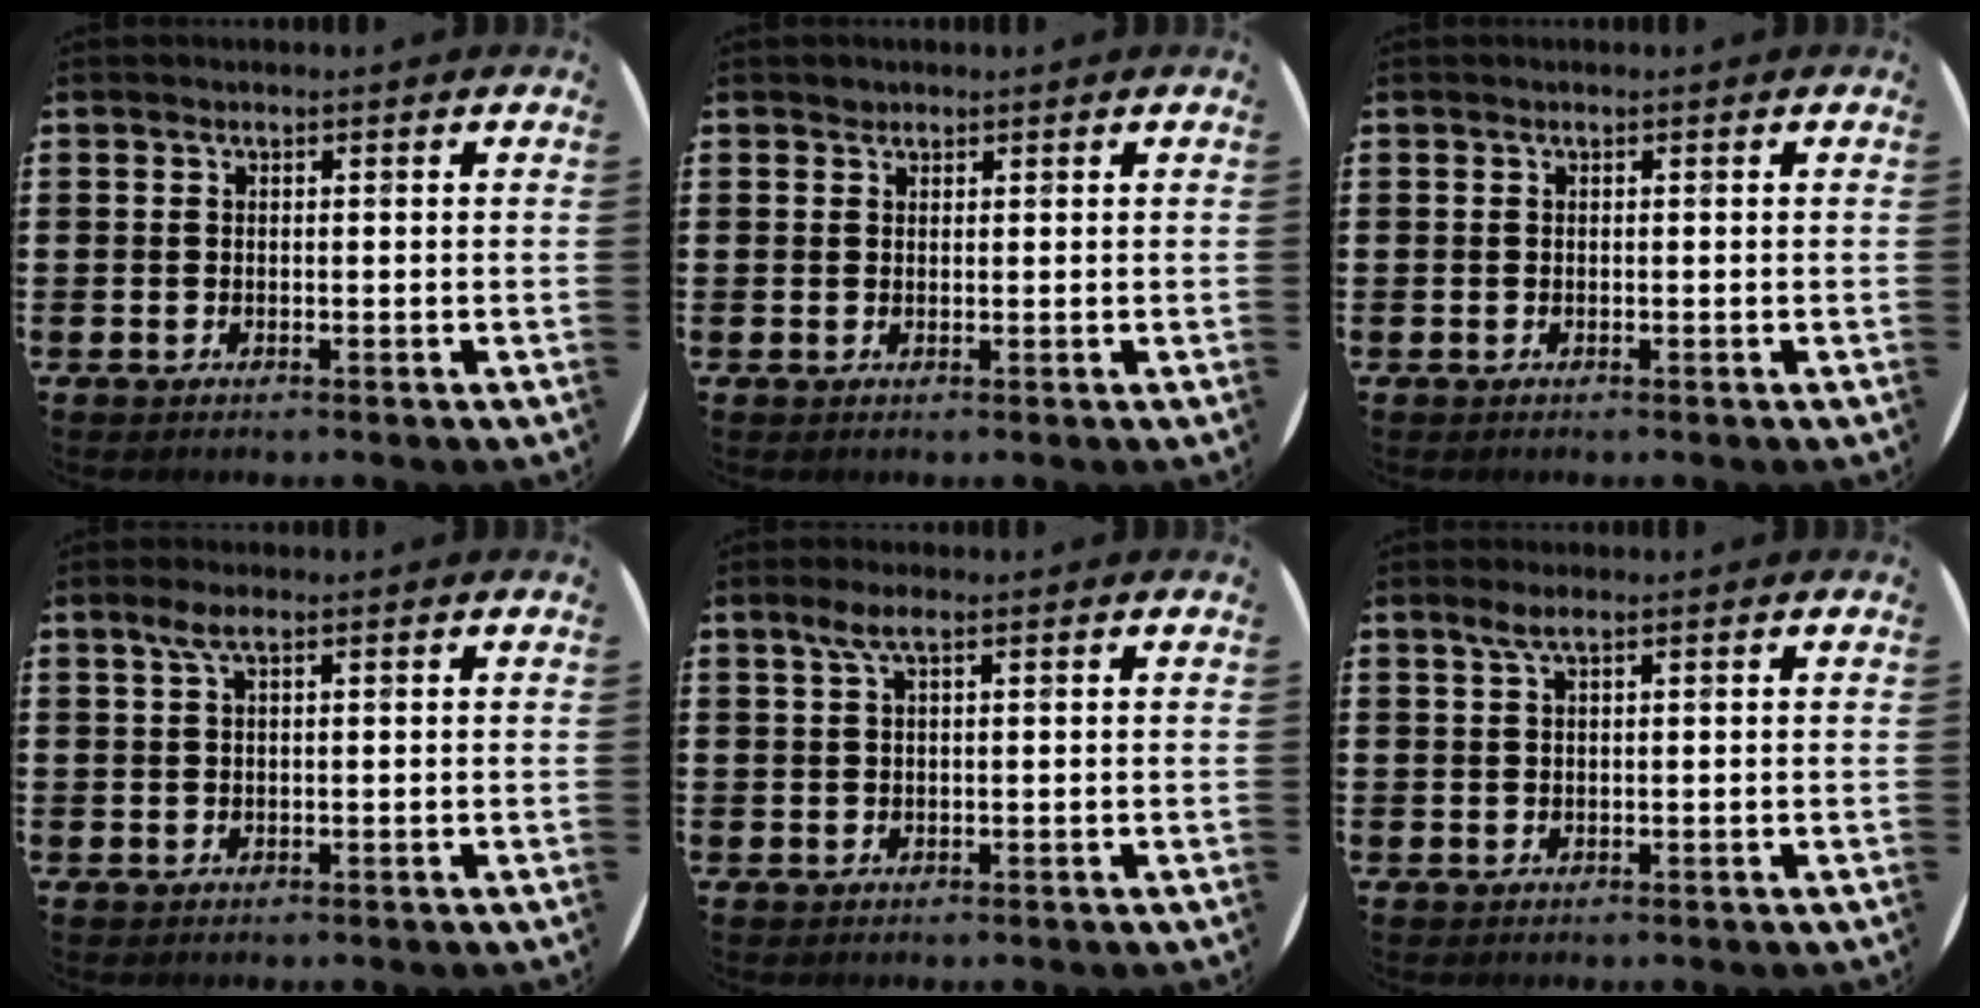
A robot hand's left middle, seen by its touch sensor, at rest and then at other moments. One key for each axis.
{"total": 0.8, "fx": 0.7, "fy": 0.4, "fz": -0.1, "tx": 0.001, "ty": 0.003, "tz": 0.013}
{"total": 0.0}
{"total": 2.1, "fx": 1.1, "fy": 0.4, "fz": 1.8, "tx": -0.037, "ty": 0.006, "tz": 0.017}
{"total": 2.3, "fx": 1.1, "fy": 0.4, "fz": 1.9, "tx": -0.040, "ty": 0.006, "tz": 0.018}
{"total": 1.8, "fx": 1.1, "fy": 0.2, "fz": 1.4, "tx": -0.030, "ty": 0.005, "tz": 0.019}